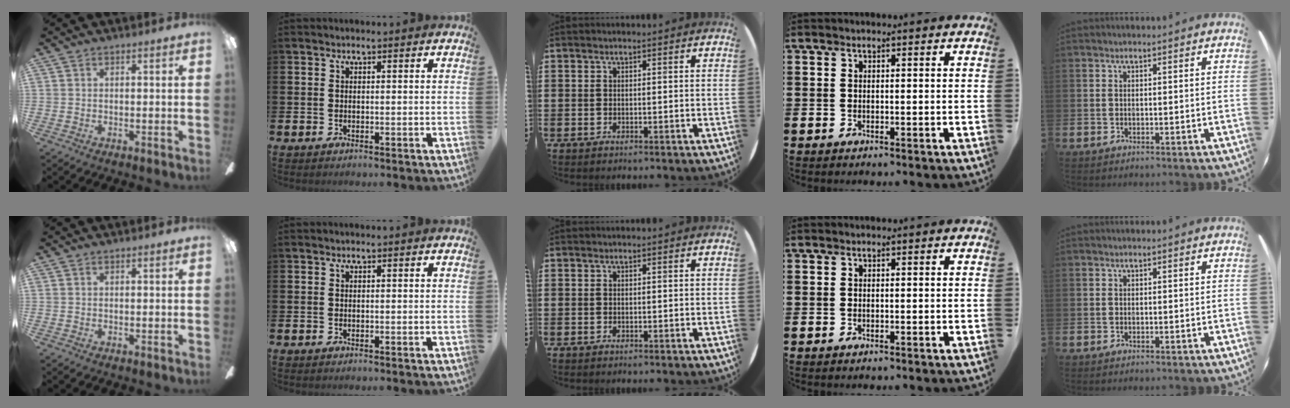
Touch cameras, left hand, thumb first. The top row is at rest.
{}